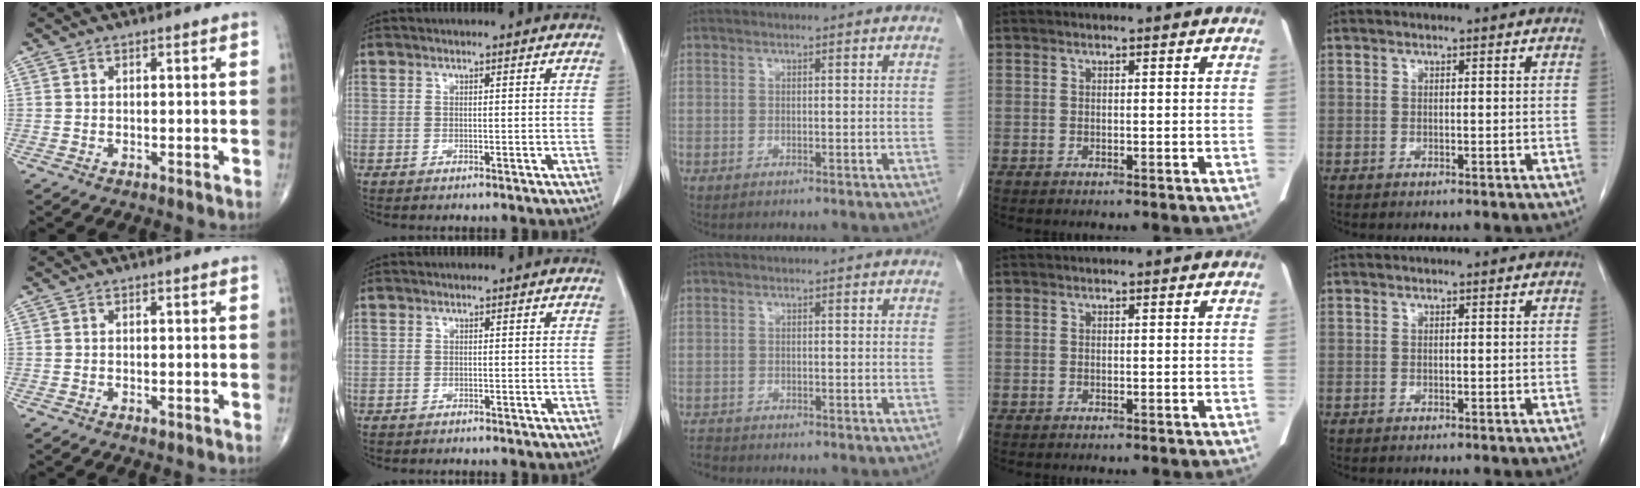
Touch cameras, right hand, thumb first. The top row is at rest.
{"thumb": {"total": 0.7, "force": [-0.3, 0.3, 0.5], "torque": [-0.007, -0.001, -0.004]}, "index": {"total": 0.5, "force": [-0.4, 0.4, 0.0], "torque": [-0.006, 0.003, -0.008]}, "middle": {"total": 1.4, "force": [-1.3, 0.2, -0.2], "torque": [-0.002, -0.006, -0.025]}}